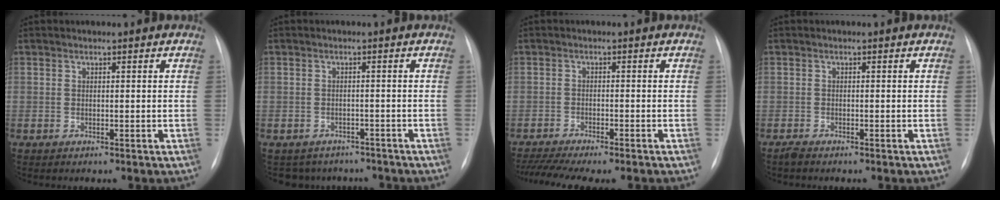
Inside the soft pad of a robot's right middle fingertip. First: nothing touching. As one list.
[{"total": 5.7, "force": [-4.9, 2.8, 0.0], "torque": [0.006, 0.012, -0.057]}, {"total": 11.1, "force": [-9.4, 1.2, 5.7], "torque": [-0.080, -0.003, -0.138]}, {"total": 0.9, "force": [-0.8, 0.1, 0.3], "torque": [-0.012, -0.003, -0.015]}]